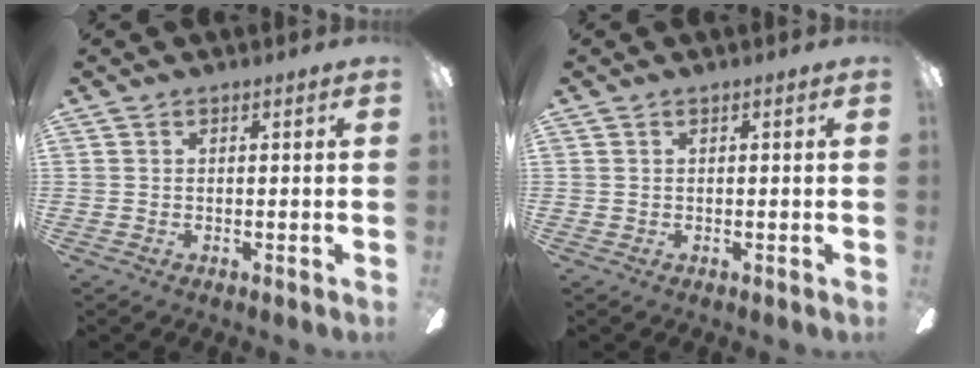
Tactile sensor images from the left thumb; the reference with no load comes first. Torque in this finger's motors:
{"motor_torque": [-0.03, -0.01, -0.08, 0.01, 0.00]}